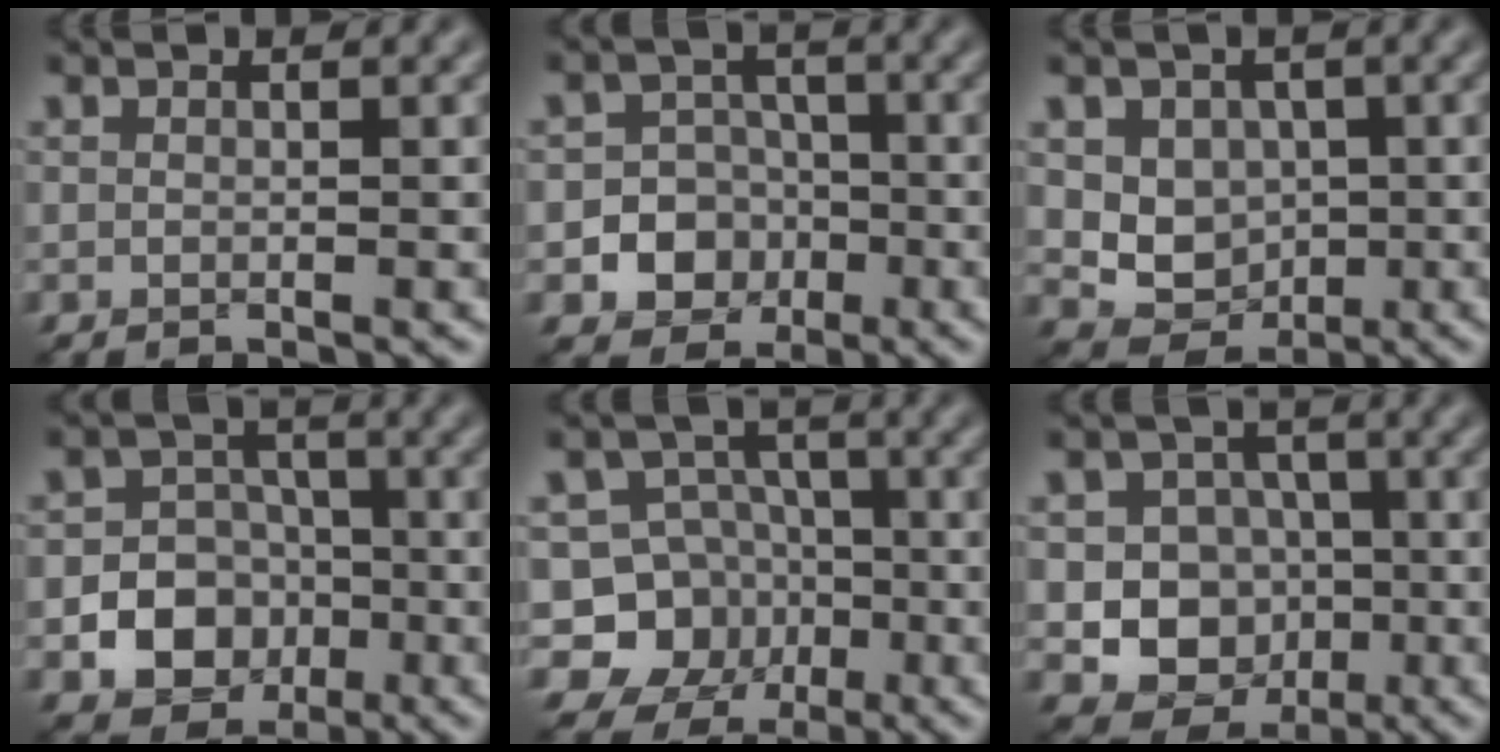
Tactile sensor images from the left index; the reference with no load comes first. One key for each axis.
{"total": 8.5, "fx": -3.0, "fy": 7.6, "fz": 2.2, "tx": -0.022, "ty": -0.010, "tz": -0.073}
{"total": 5.2, "fx": 0.5, "fy": 4.4, "fz": 2.6, "tx": -0.037, "ty": -0.003, "tz": 0.004}
{"total": 10.2, "fx": -3.5, "fy": 9.1, "fz": 3.2, "tx": -0.040, "ty": -0.023, "tz": -0.073}
{"total": 7.5, "fx": -2.2, "fy": 6.8, "fz": 2.1, "tx": -0.020, "ty": 0.014, "tz": -0.069}
{"total": 8.8, "fx": -1.7, "fy": 8.2, "fz": 2.9, "tx": -0.048, "ty": 0.010, "tz": -0.050}